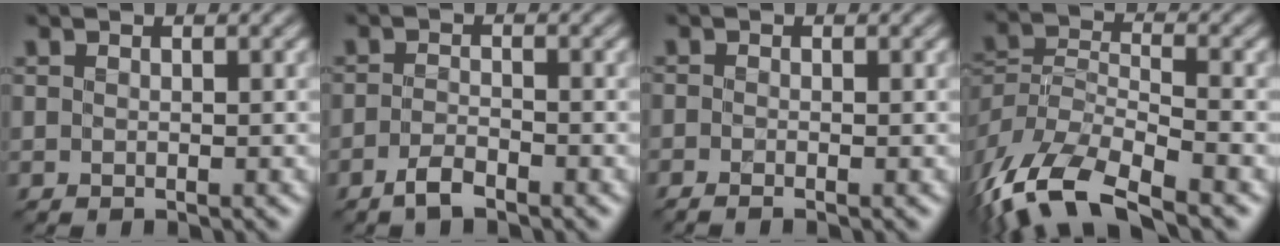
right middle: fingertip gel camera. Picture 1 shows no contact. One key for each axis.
{"total": 1.9, "fx": -1.4, "fy": 0.5, "fz": 1.1, "tx": -0.025, "ty": 0.001, "tz": -0.033}
{"total": 0.8, "fx": -0.7, "fy": -0.1, "fz": 0.4, "tx": -0.007, "ty": -0.009, "tz": -0.016}
{"total": 11.7, "fx": -9.0, "fy": 3.9, "fz": 6.3, "tx": -0.126, "ty": -0.016, "tz": -0.159}